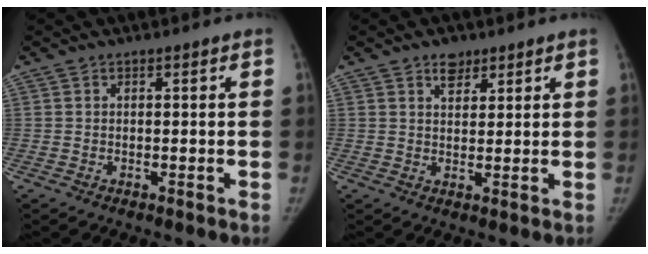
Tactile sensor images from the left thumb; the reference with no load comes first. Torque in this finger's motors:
{"motor_torque": [0.10, -0.19, 0.35, -0.24, 0.03]}